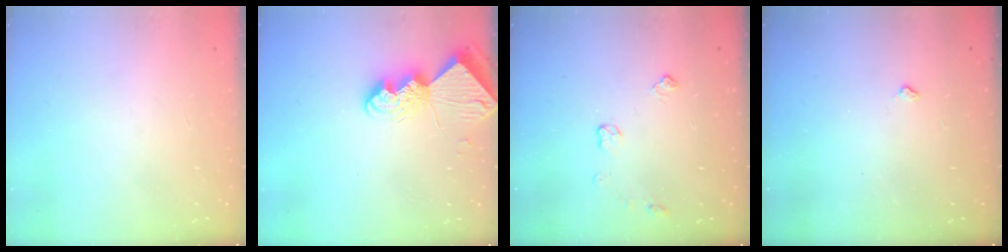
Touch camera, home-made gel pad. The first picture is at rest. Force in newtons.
{"total": 10.0, "press": 9.9, "slide": 0.9}
{"total": 4.5, "press": 4.4, "slide": 0.7}
{"total": 2.7, "press": 2.6, "slide": 0.4}